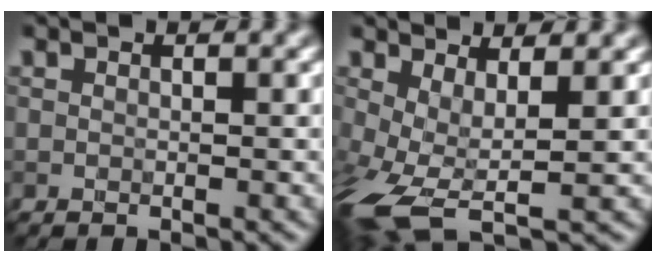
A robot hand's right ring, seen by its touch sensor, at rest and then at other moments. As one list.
[{"total": 6.6, "force": [-1.6, 2.5, 5.9], "torque": [-0.125, -0.014, -0.031]}]